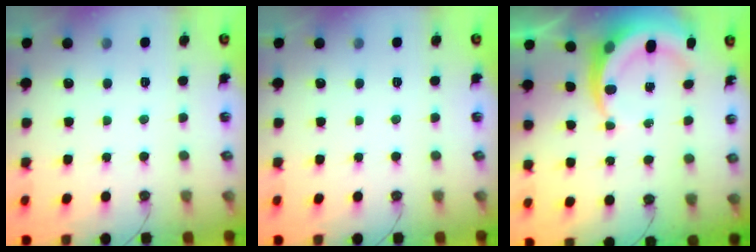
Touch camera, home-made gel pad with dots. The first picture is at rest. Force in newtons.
{"total": 0.0}
{"total": 8.2, "press": 8.1, "slide": 1.0}